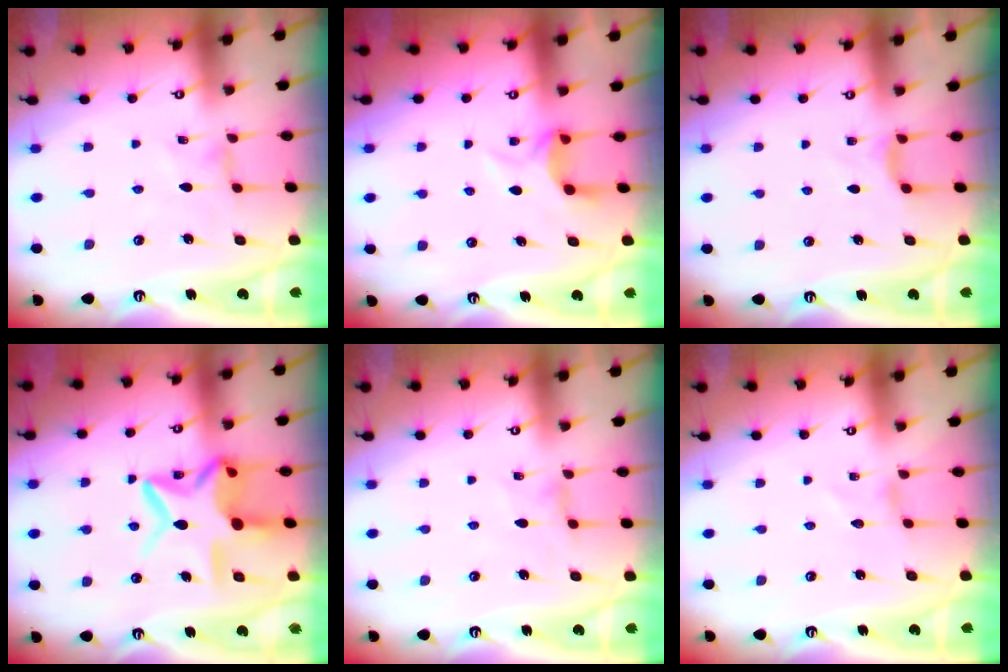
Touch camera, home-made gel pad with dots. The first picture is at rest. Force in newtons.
{"total": 5.7, "press": 5.6, "slide": 1.1}
{"total": 4.4, "press": 4.3, "slide": 0.6}
{"total": 15.7, "press": 15.6, "slide": 1.2}
{"total": 1.5, "press": 1.4, "slide": 0.4}
{"total": 0.0}